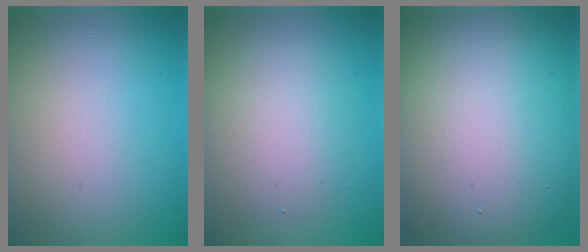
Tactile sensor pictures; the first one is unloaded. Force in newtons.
{"total": 3.7, "press": 3.7, "slide": 0.1}
{"total": 15.7, "press": 15.7, "slide": 0.8}